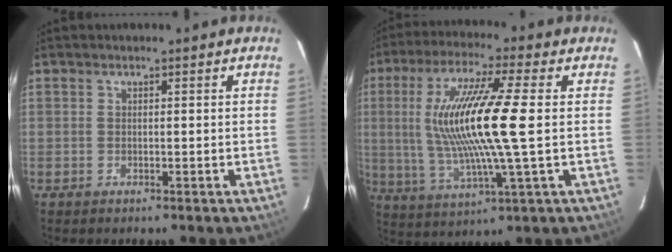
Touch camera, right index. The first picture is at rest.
{"total": 17.0, "force": [1.3, 1.6, 16.9], "torque": [-0.321, -0.001, 0.029]}